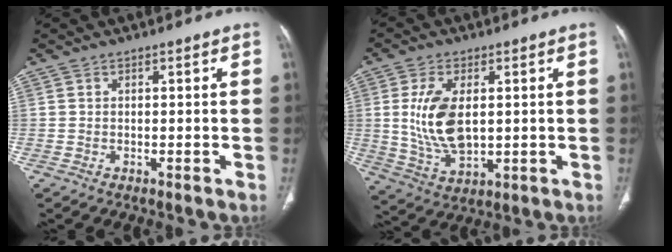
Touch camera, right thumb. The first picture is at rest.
{"total": 11.6, "force": [1.3, 6.2, 9.7], "torque": [-0.191, -0.013, 0.036]}